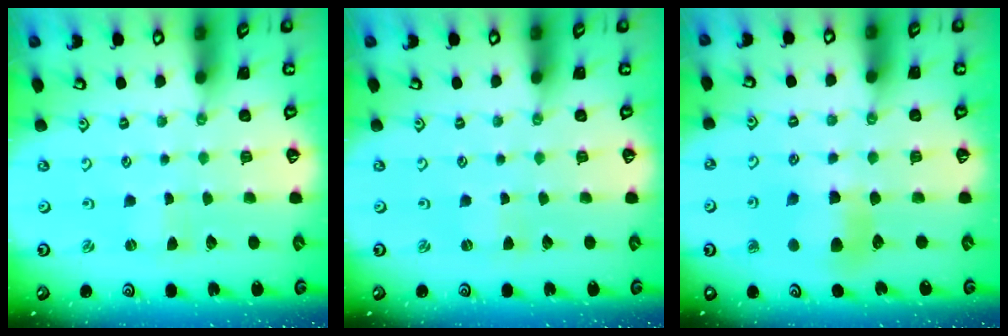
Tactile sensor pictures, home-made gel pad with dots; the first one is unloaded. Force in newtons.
{"total": 1.1, "press": 1.0, "slide": 0.4}
{"total": 6.6, "press": 6.6, "slide": 0.8}